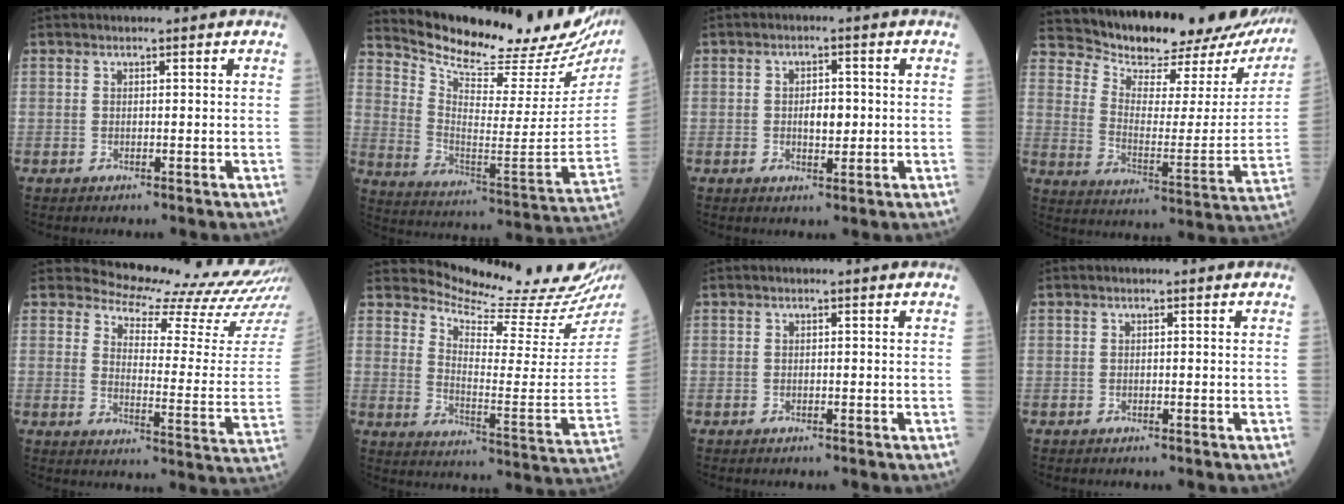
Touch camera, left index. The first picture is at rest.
{"total": 26.0, "force": [23.2, 4.2, 10.8], "torque": [-0.181, -0.089, 0.316]}
{"total": 3.1, "force": [-0.3, 1.5, 2.7], "torque": [-0.041, -0.001, -0.005]}
{"total": 24.0, "force": [22.4, 6.2, 6.0], "torque": [-0.087, -0.066, 0.290]}
{"total": 17.5, "force": [17.2, 0.7, 3.2], "torque": [-0.045, -0.120, 0.186]}
{"total": 16.8, "force": [16.5, -0.6, 3.3], "torque": [-0.060, -0.116, 0.210]}
{"total": 0.0}
{"total": 0.0}